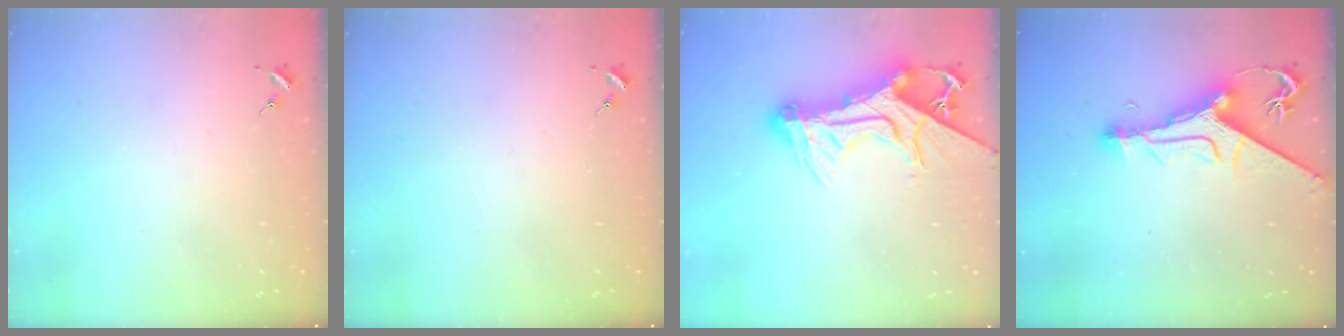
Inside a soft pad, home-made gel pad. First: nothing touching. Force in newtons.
{"total": 0.0}
{"total": 19.7, "press": 19.6, "slide": 1.8}
{"total": 12.3, "press": 12.2, "slide": 1.7}